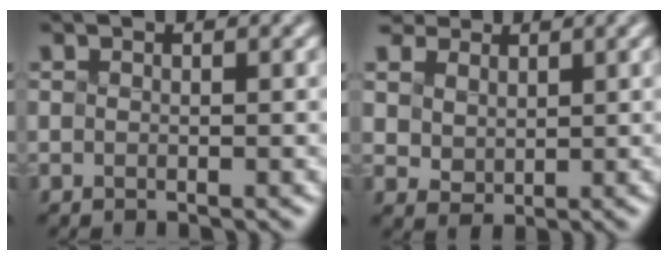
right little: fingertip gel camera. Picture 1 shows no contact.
{"total": 3.7, "force": [2.8, 2.5, 0.3], "torque": [-0.073, -0.006, 0.088]}